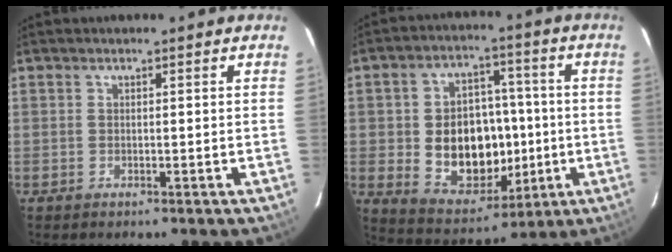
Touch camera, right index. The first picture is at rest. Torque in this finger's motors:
{"motor_torque": [1.21, -0.80, 0.54, 0.09]}